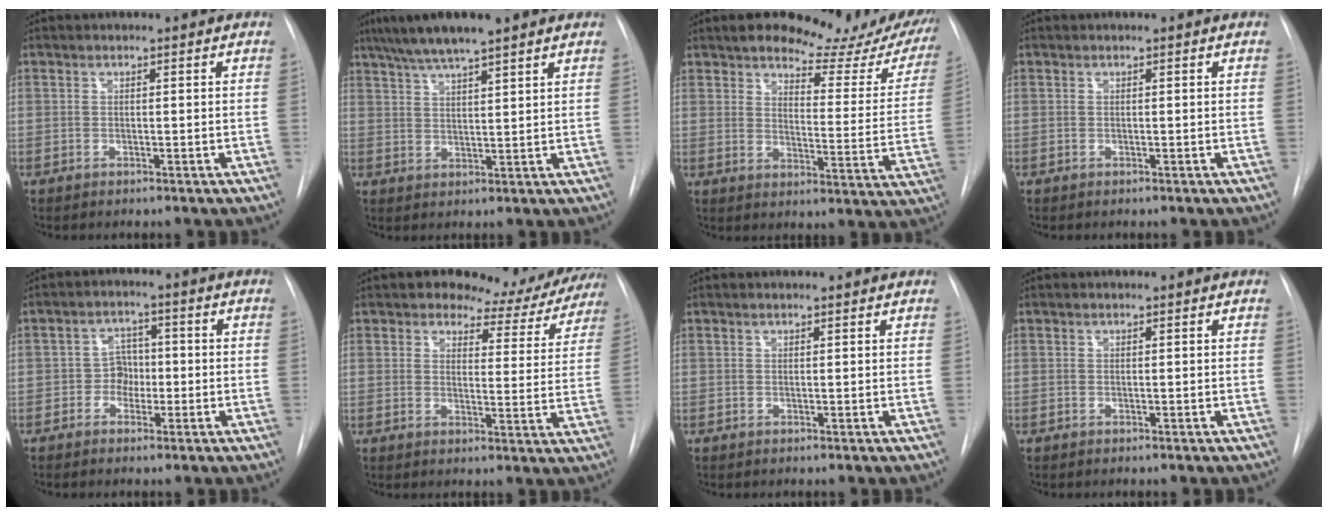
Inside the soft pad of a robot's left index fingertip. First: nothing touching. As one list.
[{"total": 9.5, "force": [7.4, 0.8, 6.0], "torque": [-0.103, 0.032, 0.122]}, {"total": 21.8, "force": [19.2, 6.5, 8.1], "torque": [-0.090, -0.056, 0.213]}, {"total": 0.0}, {"total": 3.5, "force": [-1.0, 2.9, 1.7], "torque": [-0.022, 0.011, -0.020]}, {"total": 10.7, "force": [9.9, 3.9, 1.4], "torque": [0.004, -0.019, 0.100]}, {"total": 2.4, "force": [2.3, 0.2, 0.5], "torque": [-0.011, 0.017, 0.028]}, {"total": 0.6, "force": [0.6, 0.0, 0.1], "torque": [-0.003, 0.008, 0.010]}]